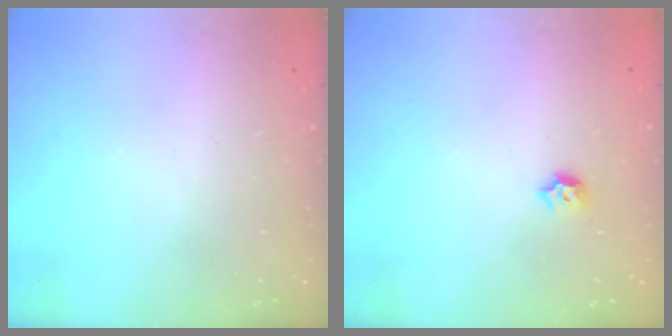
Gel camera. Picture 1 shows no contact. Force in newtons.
{"total": 3.8, "press": 3.8, "slide": 0.8}